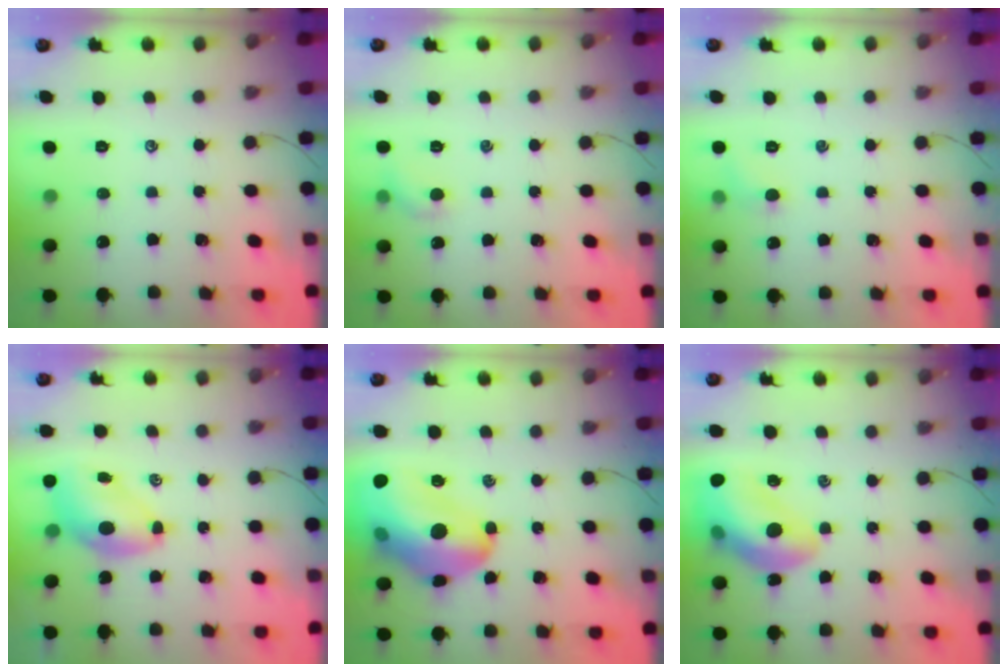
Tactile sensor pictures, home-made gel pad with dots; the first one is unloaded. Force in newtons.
{"total": 6.2, "press": 6.0, "slide": 1.4}
{"total": 5.4, "press": 5.1, "slide": 1.8}
{"total": 7.3, "press": 7.2, "slide": 1.2}
{"total": 23.9, "press": 23.4, "slide": 4.7}
{"total": 17.5, "press": 17.1, "slide": 3.6}